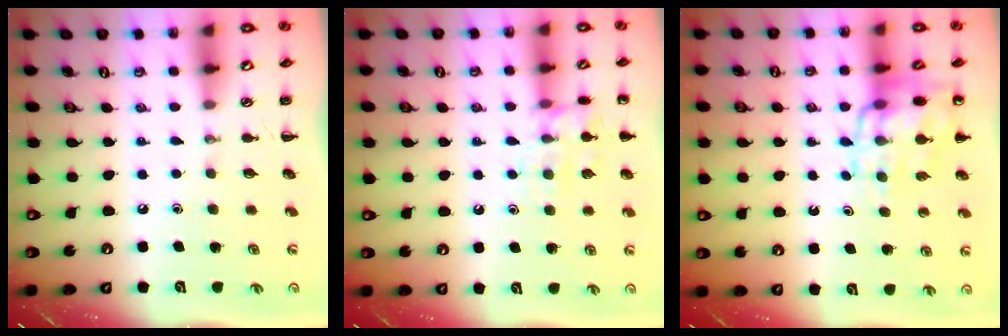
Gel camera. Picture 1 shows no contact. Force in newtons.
{"total": 11.0, "press": 11.0, "slide": 0.6}
{"total": 13.1, "press": 12.9, "slide": 2.6}